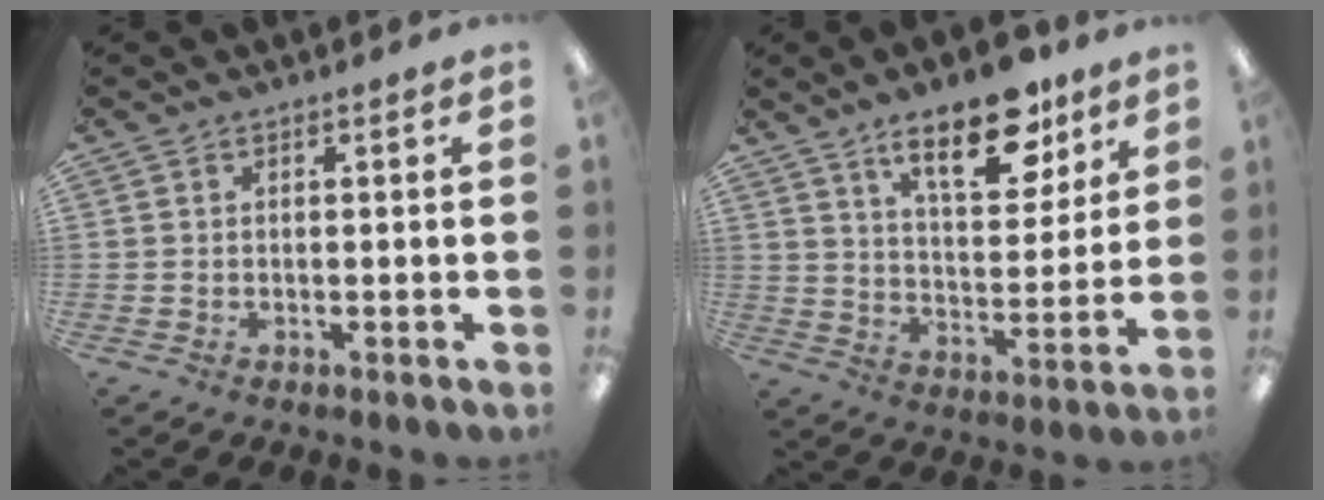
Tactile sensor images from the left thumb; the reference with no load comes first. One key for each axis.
{"total": 16.4, "fx": 10.8, "fy": 6.9, "fz": 10.2, "tx": -0.148, "ty": -0.047, "tz": 0.180}